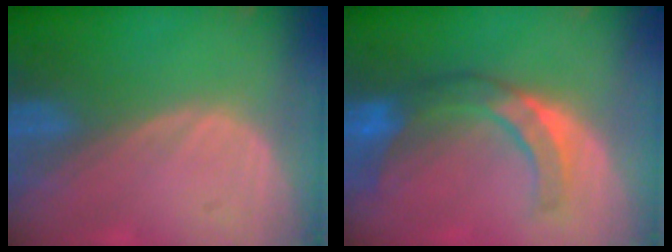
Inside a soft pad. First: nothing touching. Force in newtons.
{"total": 7.5, "press": 7.3, "slide": 1.8}